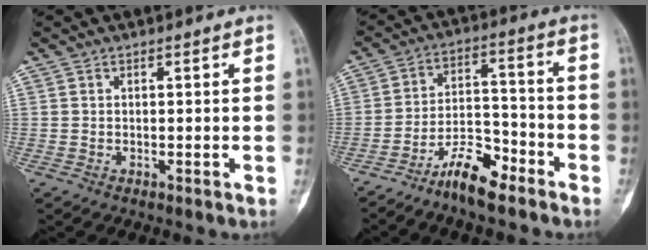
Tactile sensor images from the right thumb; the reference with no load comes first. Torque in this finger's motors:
{"motor_torque": [-0.14, -0.25, -0.32, -0.34, 0.08]}